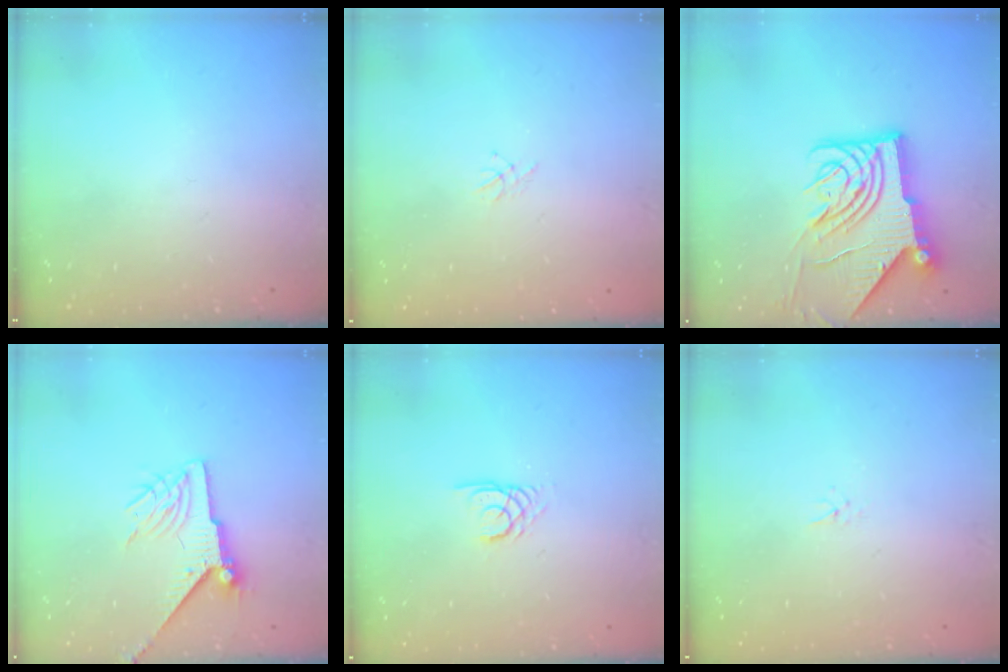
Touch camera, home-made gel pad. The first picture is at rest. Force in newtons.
{"total": 1.5, "press": 1.4, "slide": 0.4}
{"total": 14.7, "press": 14.6, "slide": 1.7}
{"total": 8.0, "press": 8.0, "slide": 0.1}
{"total": 2.2, "press": 2.2, "slide": 0.1}
{"total": 1.6, "press": 1.6, "slide": 0.2}